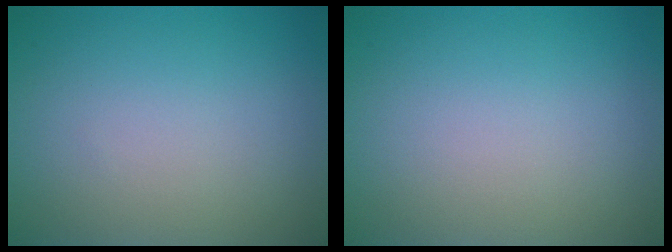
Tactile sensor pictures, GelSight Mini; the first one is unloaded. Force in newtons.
{"total": 0.0}